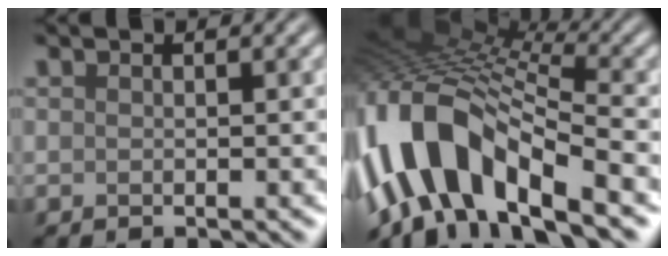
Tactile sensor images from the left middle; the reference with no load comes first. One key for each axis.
{"total": 12.4, "fx": -5.0, "fy": 6.3, "fz": 9.5, "tx": -0.169, "ty": 0.026, "tz": -0.108}